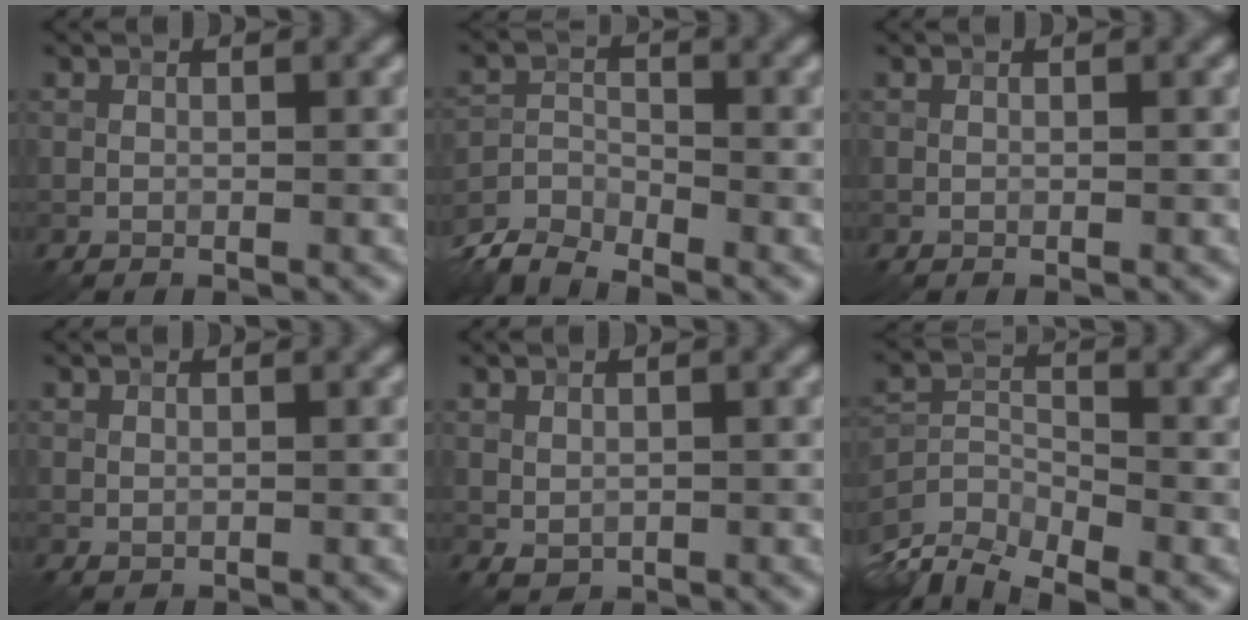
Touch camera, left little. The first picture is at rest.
{"total": 4.4, "force": [-4.0, 1.4, 1.3], "torque": [-0.023, -0.007, -0.092]}
{"total": 0.0}
{"total": 0.0}
{"total": 0.8, "force": [0.1, 0.6, 0.4], "torque": [-0.008, -0.006, 0.007]}
{"total": 6.1, "force": [-5.1, 2.2, 2.6], "torque": [-0.052, -0.017, -0.100]}